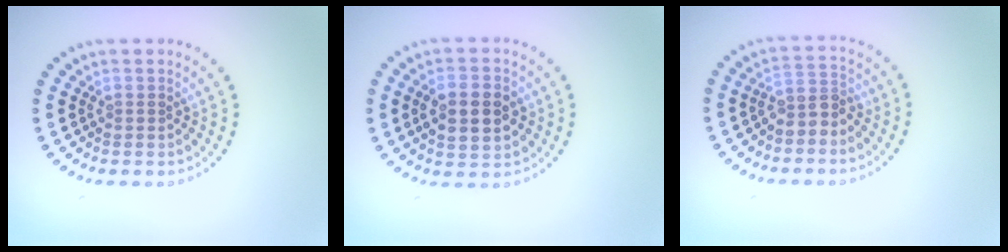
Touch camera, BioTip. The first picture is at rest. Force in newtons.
{"total": 5.0, "press": 5.0, "slide": 0.3}
{"total": 2.4, "press": 1.9, "slide": 1.5}